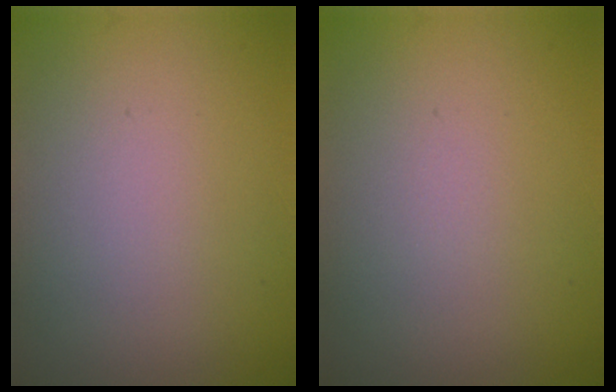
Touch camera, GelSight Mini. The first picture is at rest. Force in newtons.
{"total": 0.0}